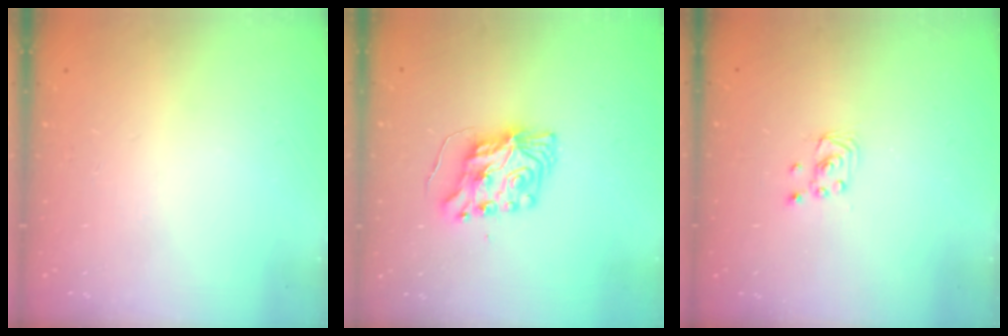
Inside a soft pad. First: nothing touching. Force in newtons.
{"total": 8.2, "press": 8.2, "slide": 0.6}
{"total": 2.0, "press": 2.0, "slide": 0.2}